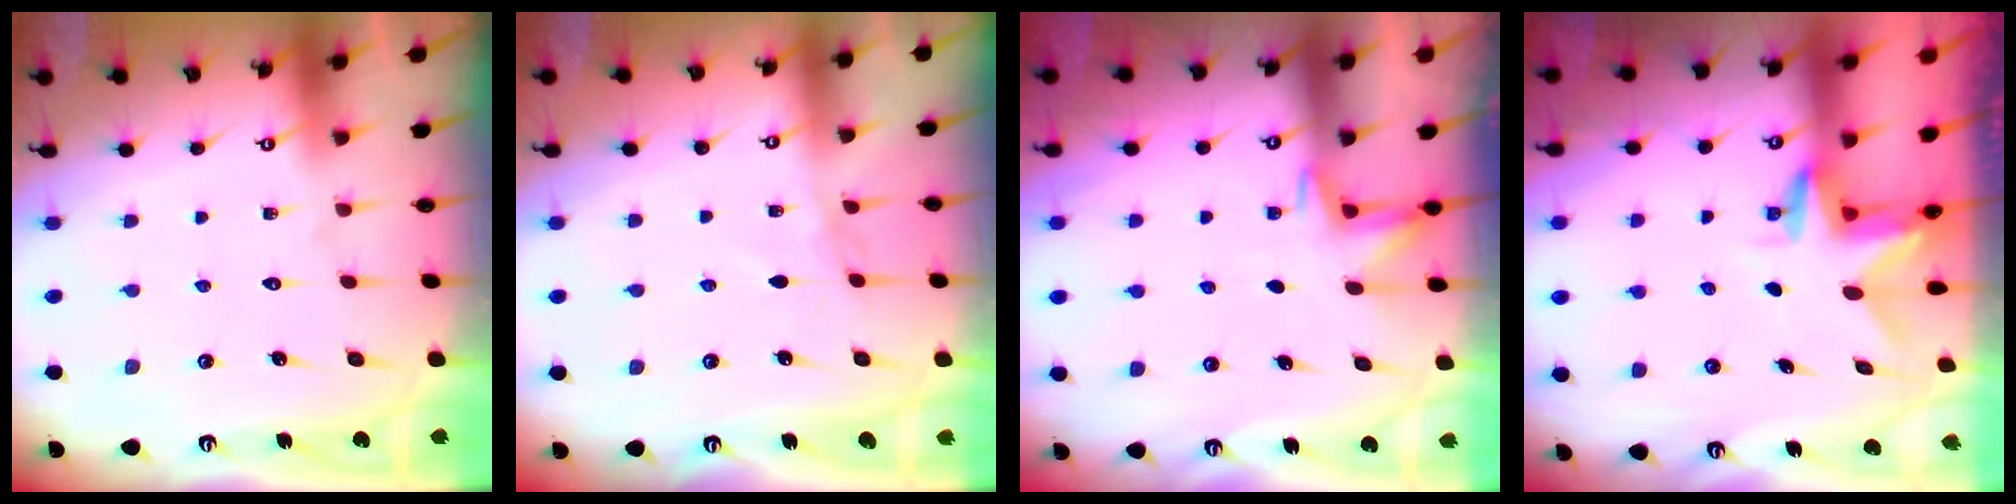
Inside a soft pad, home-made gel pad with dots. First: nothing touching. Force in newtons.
{"total": 4.1, "press": 4.1, "slide": 0.5}
{"total": 5.2, "press": 5.2, "slide": 0.8}
{"total": 2.9, "press": 2.9, "slide": 0.2}